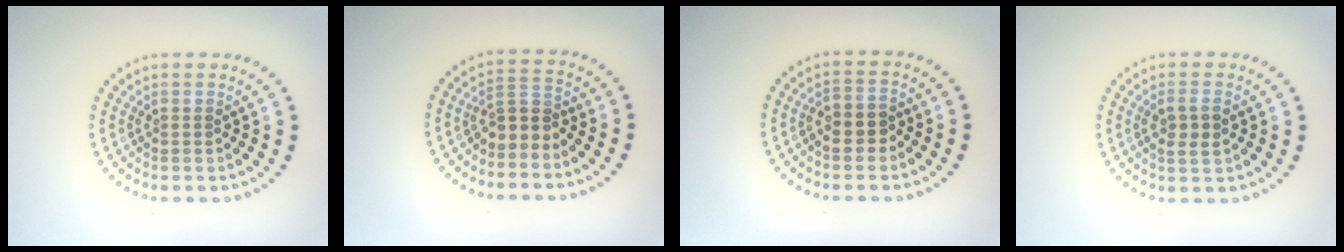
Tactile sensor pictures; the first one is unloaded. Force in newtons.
{"total": 2.5, "press": 2.1, "slide": 1.3}
{"total": 2.5, "press": 2.4, "slide": 0.8}
{"total": 2.4, "press": 2.3, "slide": 0.5}